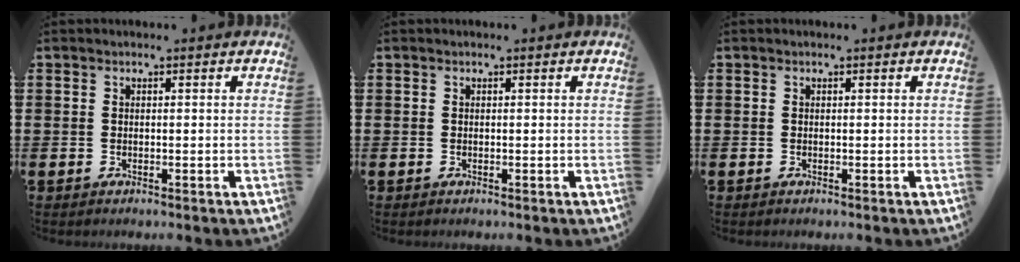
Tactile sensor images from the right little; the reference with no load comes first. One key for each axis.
{"total": 0.0}
{"total": 0.0}